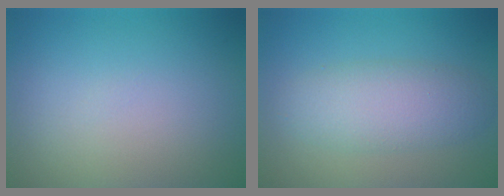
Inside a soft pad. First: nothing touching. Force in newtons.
{"total": 4.2, "press": 4.2, "slide": 0.2}